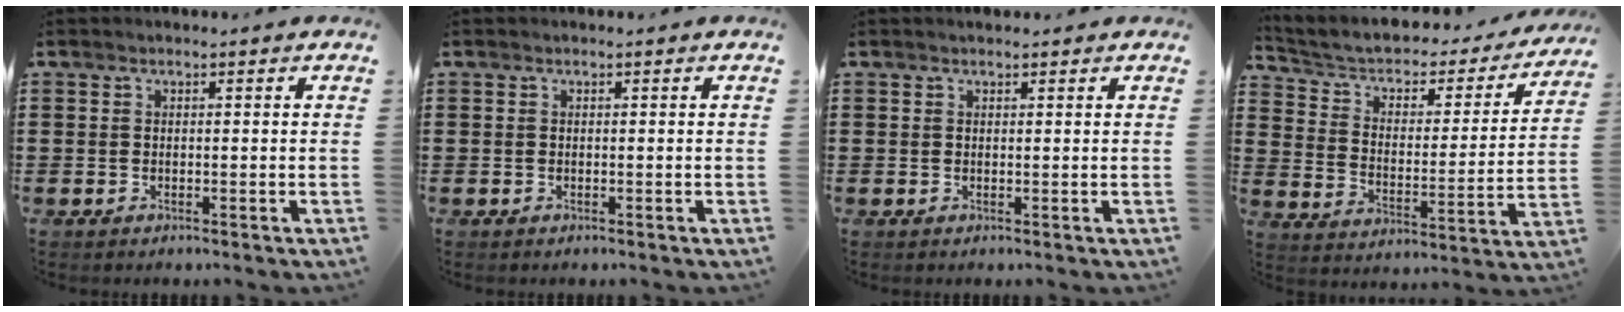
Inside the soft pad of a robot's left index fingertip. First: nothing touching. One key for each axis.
{"total": 0.0}
{"total": 0.6, "fx": 0.6, "fy": 0.2, "fz": 0.1, "tx": -0.002, "ty": 0.002, "tz": 0.012}
{"total": 3.8, "fx": 2.4, "fy": 2.3, "fz": 1.9, "tx": -0.054, "ty": -0.019, "tz": 0.031}